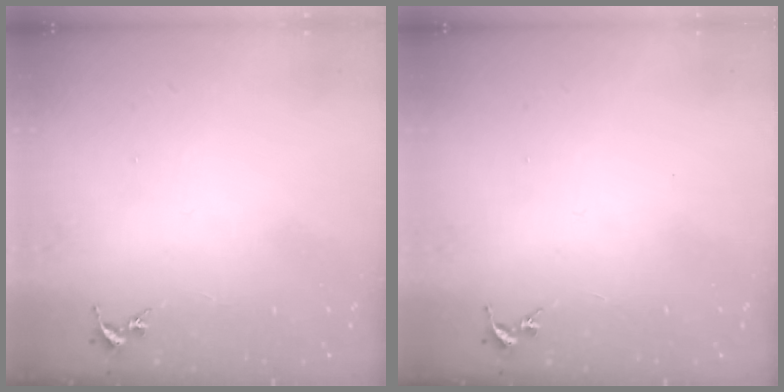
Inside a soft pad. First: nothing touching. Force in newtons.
{"total": 0.0}